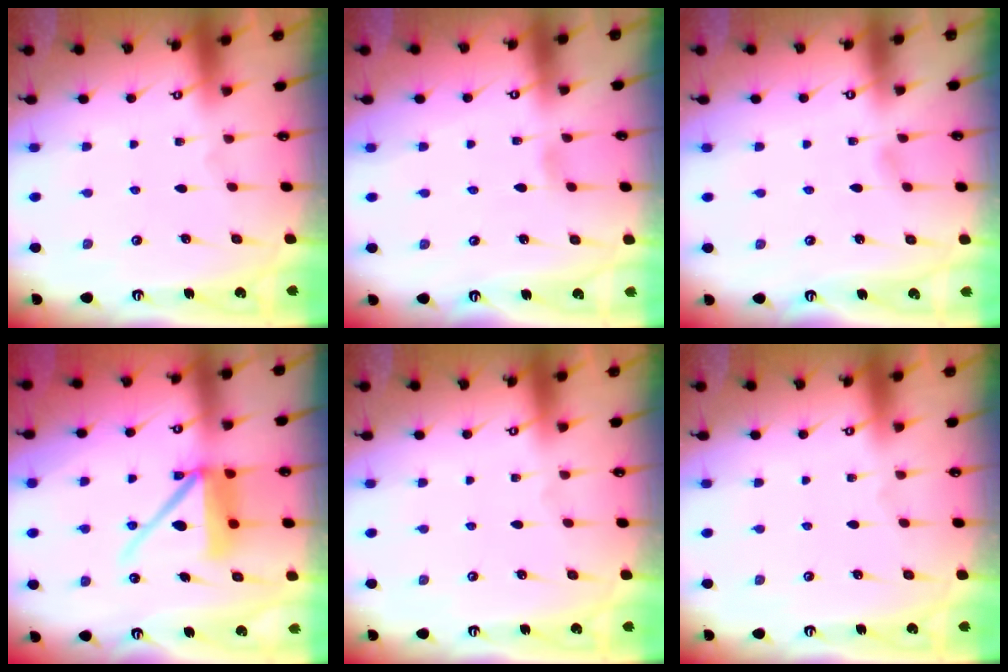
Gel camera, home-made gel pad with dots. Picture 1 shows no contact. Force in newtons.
{"total": 2.9, "press": 2.8, "slide": 0.3}
{"total": 2.0, "press": 2.0, "slide": 0.2}
{"total": 12.8, "press": 12.7, "slide": 1.6}
{"total": 0.0}
{"total": 0.0}